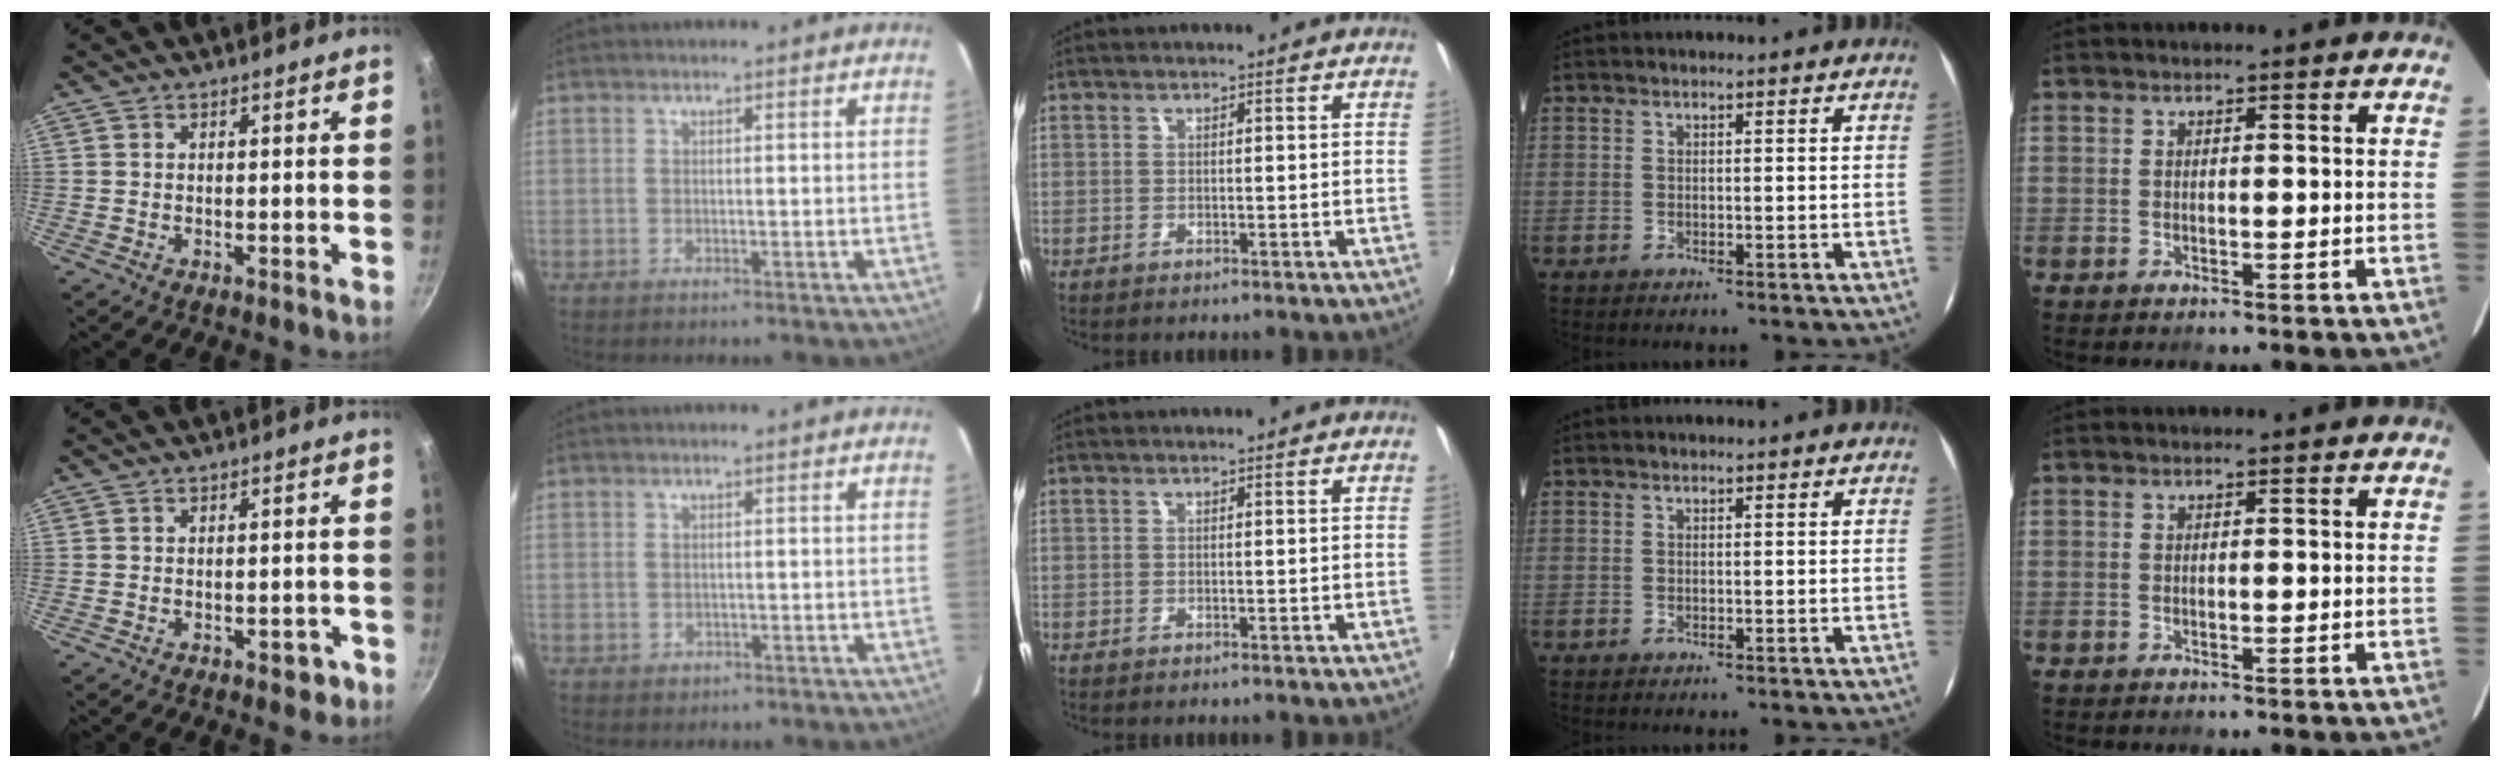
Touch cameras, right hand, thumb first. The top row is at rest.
{"thumb": {"total": 3.2, "force": [-1.6, 1.8, 2.0], "torque": [-0.005, 0.022, -0.010]}, "index": {"total": 1.3, "force": [-0.2, 1.3, 0.2], "torque": [0.001, 0.001, 0.001]}}